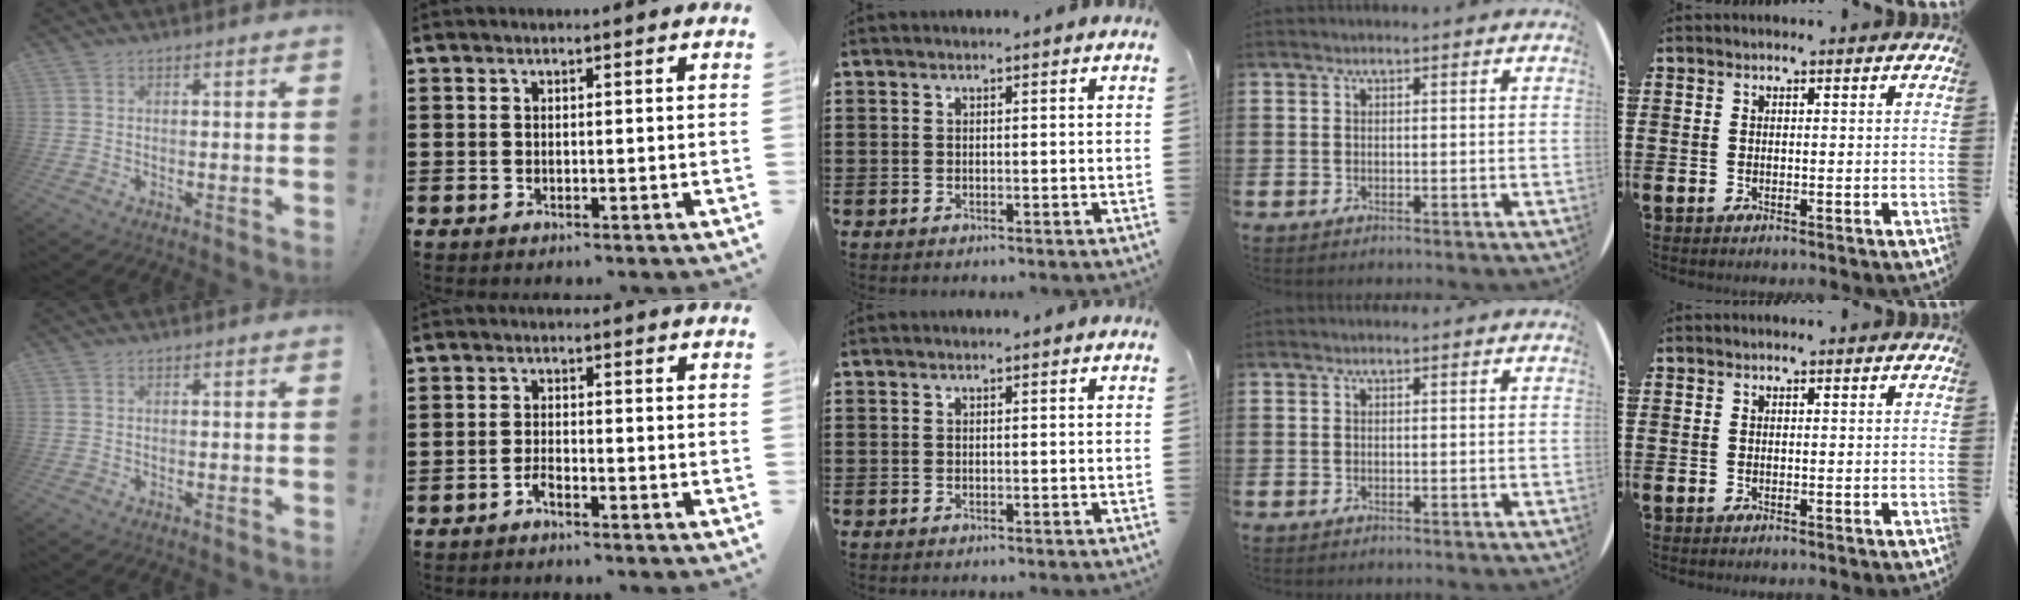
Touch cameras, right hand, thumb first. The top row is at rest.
{"index": {"total": 1.8, "force": [-1.6, 0.3, 0.8], "torque": [-0.018, -0.001, -0.030]}}